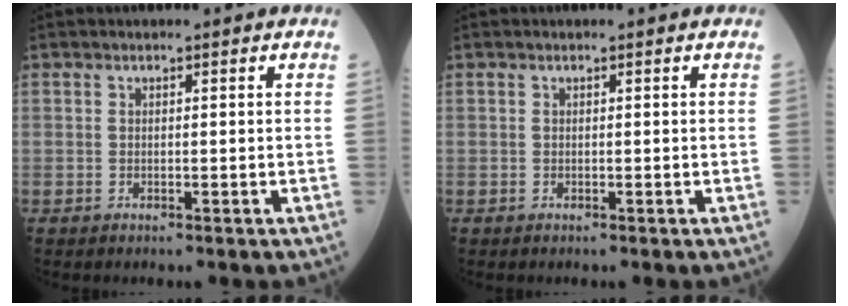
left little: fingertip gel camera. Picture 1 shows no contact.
{"total": 0.0}